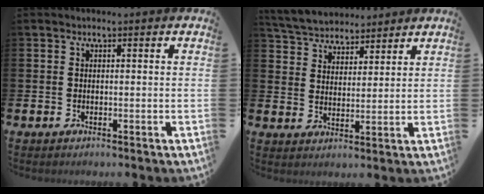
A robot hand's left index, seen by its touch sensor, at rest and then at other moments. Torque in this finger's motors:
{"motor_torque": [0.18, -0.26, -0.02, 0.03]}